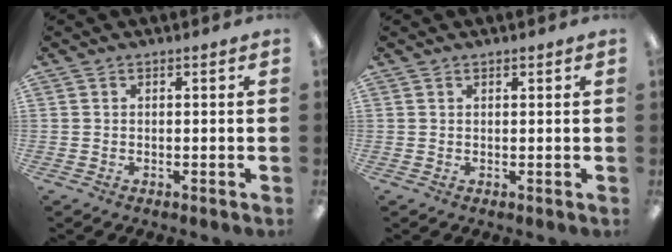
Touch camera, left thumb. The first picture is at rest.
{"total": 0.7, "force": [0.6, 0.3, 0.1], "torque": [-0.003, 0.000, 0.012]}